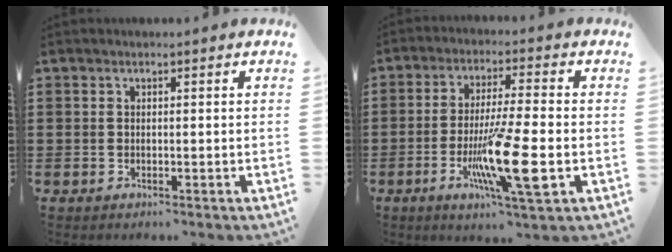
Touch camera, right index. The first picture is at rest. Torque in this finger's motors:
{"motor_torque": [2.14, 0.00, 0.67, 0.21]}